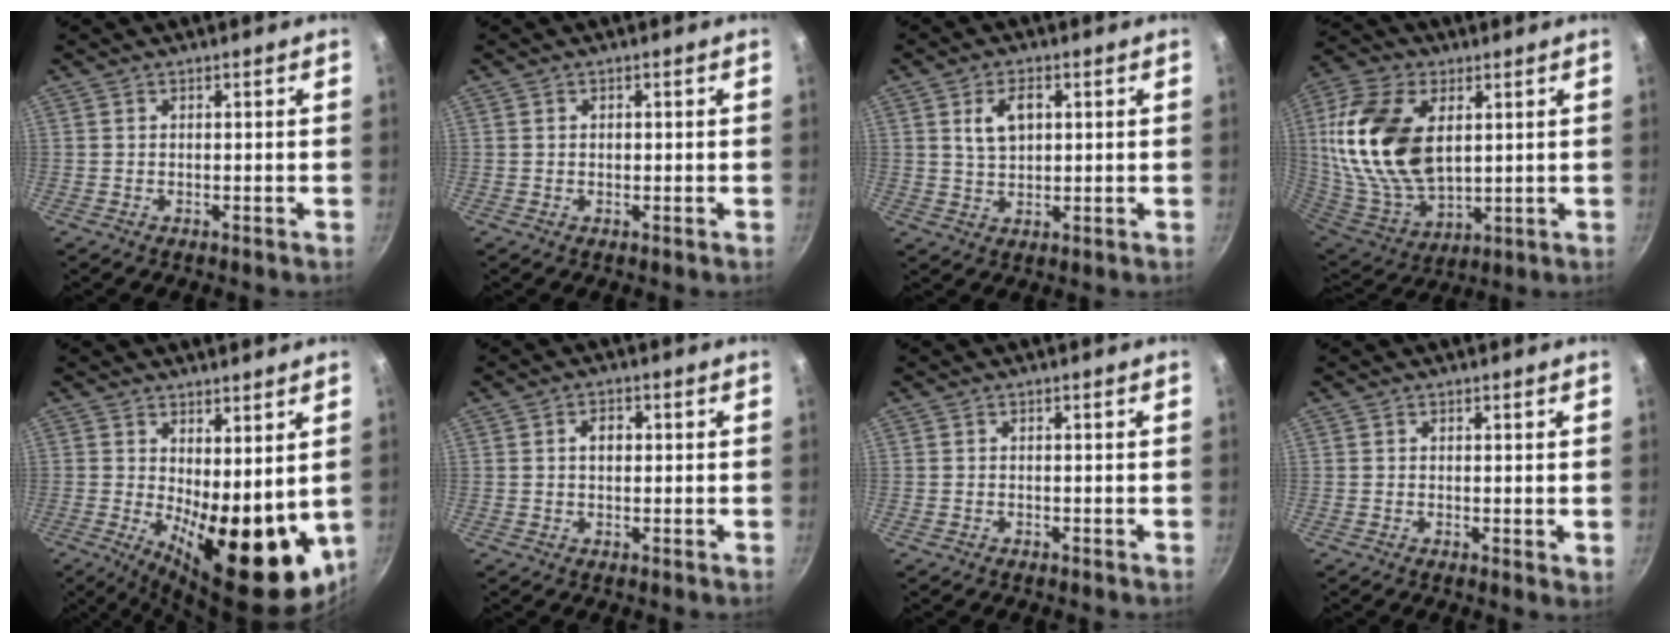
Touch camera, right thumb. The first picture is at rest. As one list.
[{"total": 1.0, "force": [0.1, 0.8, 0.6], "torque": [-0.008, 0.002, 0.001]}, {"total": 5.9, "force": [1.7, 3.6, 4.4], "torque": [-0.064, -0.002, 0.034]}, {"total": 22.5, "force": [4.8, 13.6, 17.2], "torque": [-0.331, -0.022, 0.100]}, {"total": 17.5, "force": [0.1, 7.5, 15.8], "torque": [-0.177, -0.031, 0.020]}, {"total": 3.0, "force": [0.4, 2.1, 2.1], "torque": [-0.024, 0.007, 0.004]}, {"total": 0.0}, {"total": 1.1, "force": [0.4, 0.5, 0.9], "torque": [-0.012, -0.006, 0.003]}]